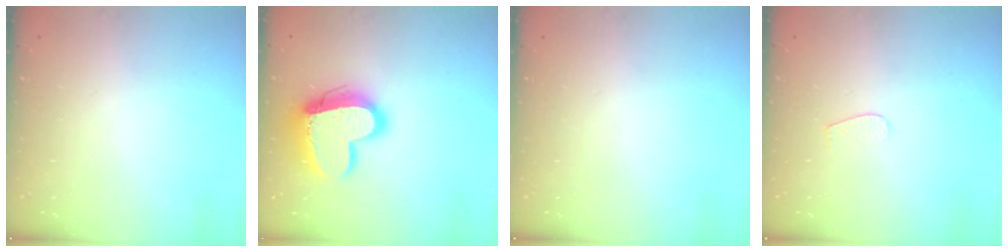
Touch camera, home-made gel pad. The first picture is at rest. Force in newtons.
{"total": 16.9, "press": 16.8, "slide": 1.5}
{"total": 0.0}
{"total": 3.7, "press": 3.7, "slide": 0.3}